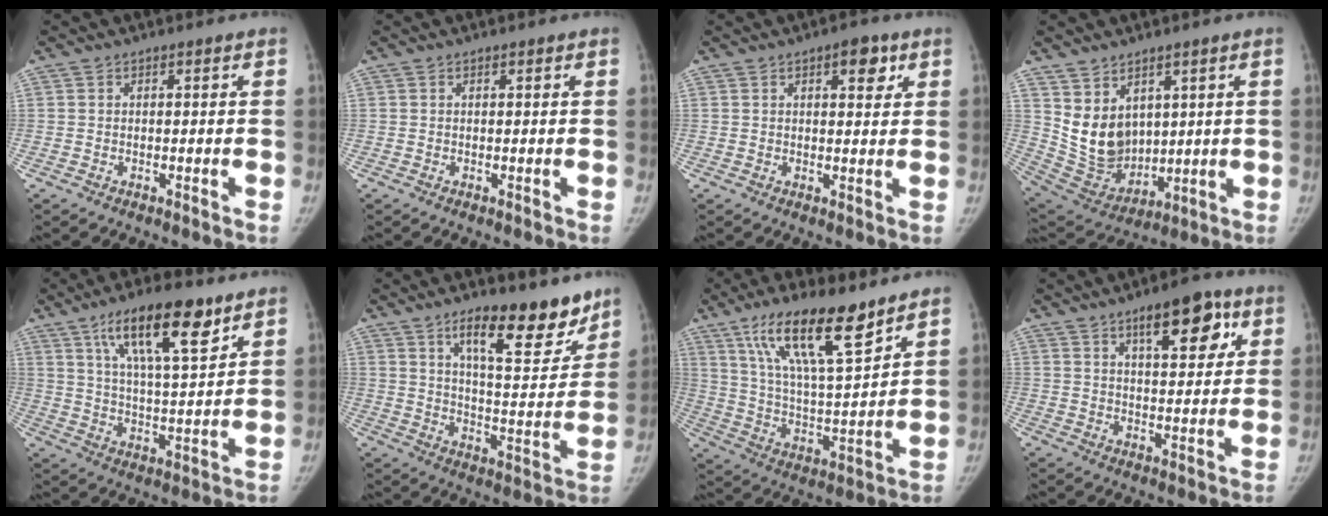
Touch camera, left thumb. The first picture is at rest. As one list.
[{"total": 0.0}, {"total": 4.7, "force": [2.4, 2.1, 3.5], "torque": [-0.029, -0.008, 0.029]}, {"total": 11.1, "force": [3.8, 8.4, 6.2], "torque": [-0.079, -0.032, 0.106]}, {"total": 16.6, "force": [9.5, 5.0, 12.6], "torque": [-0.187, -0.039, 0.163]}, {"total": 16.1, "force": [10.8, 5.3, 10.8], "torque": [-0.111, -0.077, 0.170]}, {"total": 18.5, "force": [12.0, 4.7, 13.3], "torque": [-0.211, -0.055, 0.220]}, {"total": 12.0, "force": [6.2, 4.9, 9.0], "torque": [-0.095, -0.025, 0.088]}]